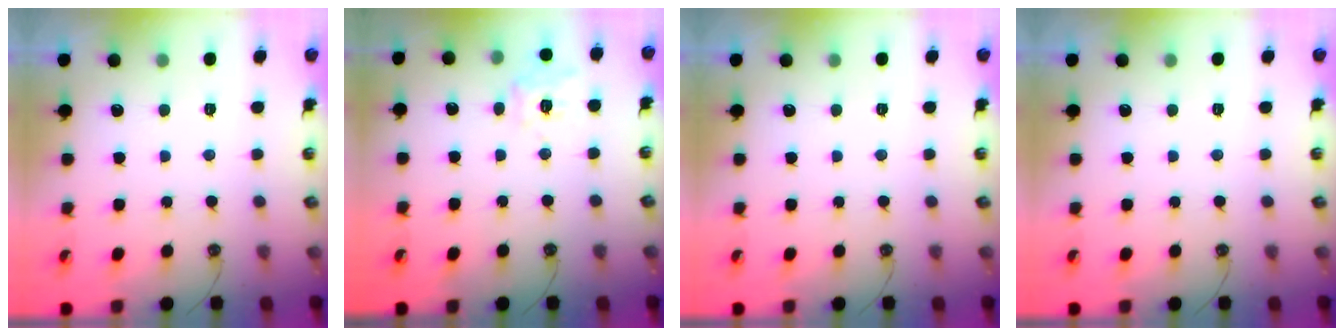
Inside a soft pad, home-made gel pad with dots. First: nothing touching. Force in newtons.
{"total": 11.5, "press": 11.4, "slide": 1.5}
{"total": 0.0}
{"total": 0.0}